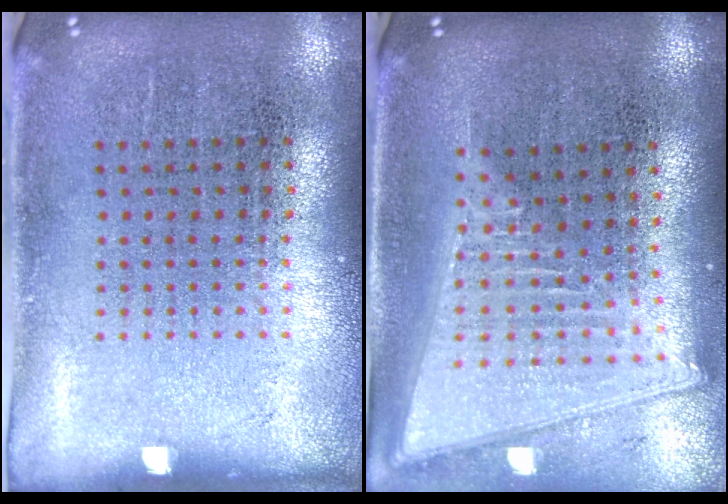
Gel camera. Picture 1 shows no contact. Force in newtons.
{"total": 2.2, "press": 1.9, "slide": 1.2}